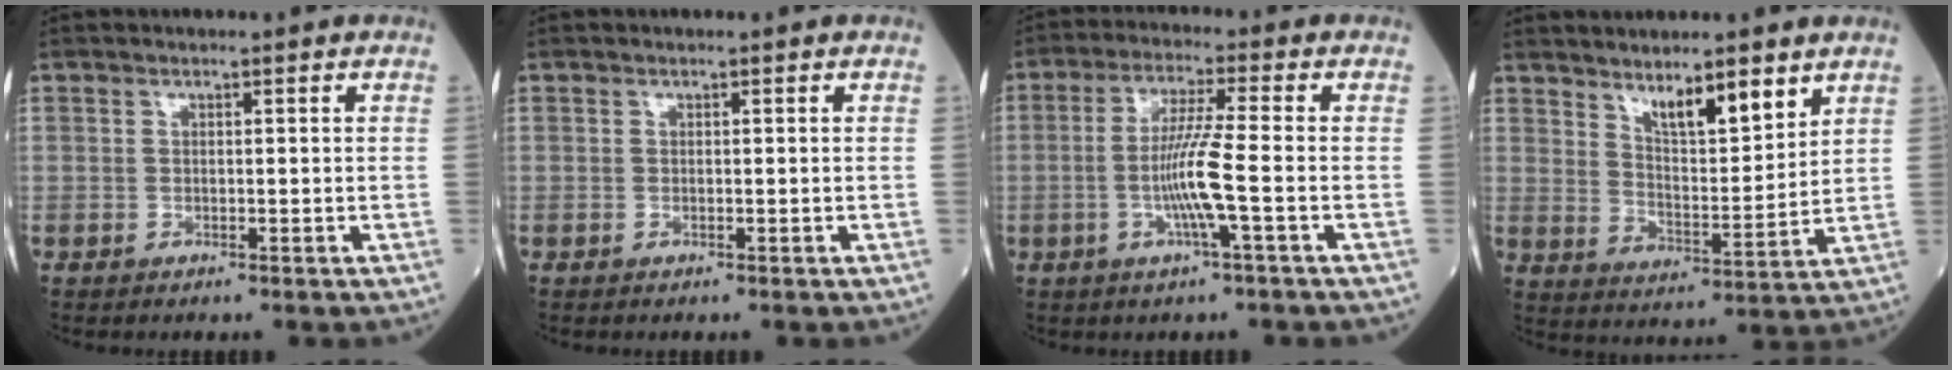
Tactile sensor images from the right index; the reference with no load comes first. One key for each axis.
{"total": 0.0}
{"total": 8.5, "fx": -2.1, "fy": -0.3, "fz": 8.2, "tx": -0.164, "ty": -0.004, "tz": -0.040}
{"total": 8.6, "fx": 6.0, "fy": 2.1, "fz": 5.8, "tx": -0.109, "ty": -0.006, "tz": 0.111}